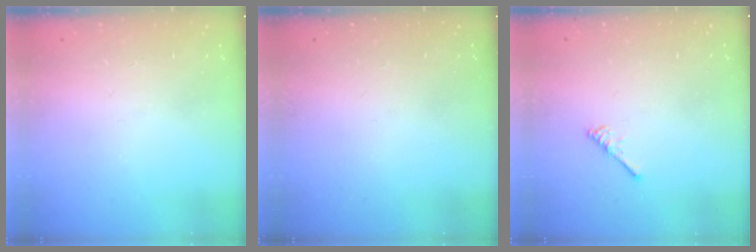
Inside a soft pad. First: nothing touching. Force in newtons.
{"total": 0.0}
{"total": 3.0, "press": 2.9, "slide": 0.5}